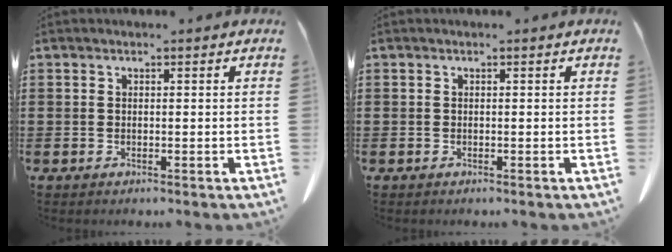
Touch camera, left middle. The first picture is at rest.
{"total": 0.0}